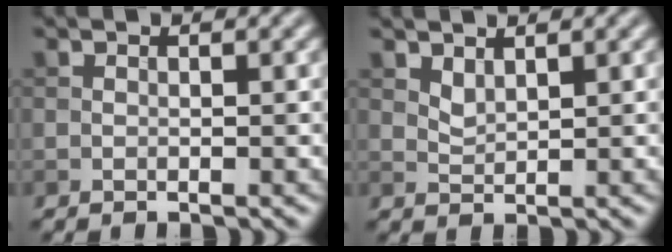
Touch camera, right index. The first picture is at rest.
{"total": 1.3, "force": [1.0, 0.5, 0.7], "torque": [-0.020, -0.003, 0.026]}